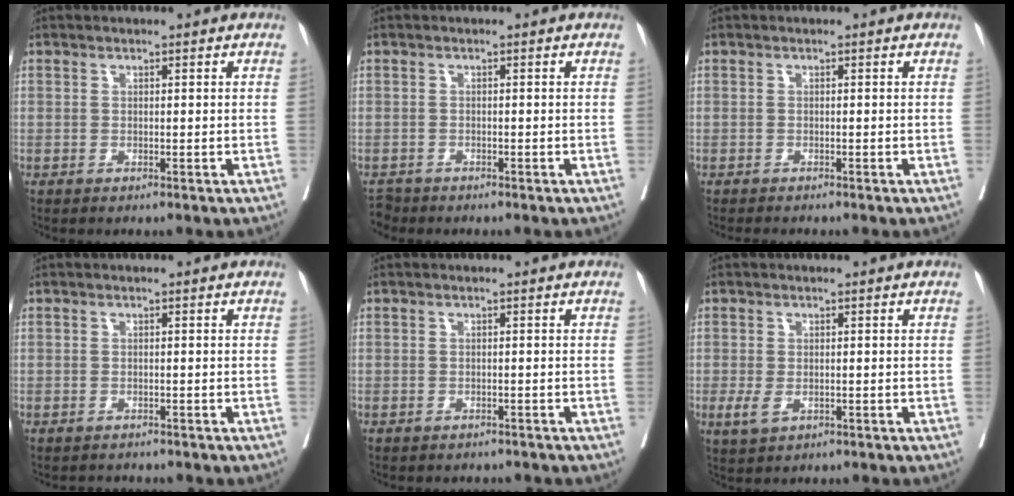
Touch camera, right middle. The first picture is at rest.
{"total": 1.7, "force": [-1.6, 0.5, -0.3], "torque": [0.005, -0.006, -0.030]}
{"total": 2.1, "force": [-1.9, 0.4, 0.8], "torque": [-0.014, -0.005, -0.026]}
{"total": 1.4, "force": [-1.3, 0.4, -0.1], "torque": [-0.002, -0.003, -0.019]}
{"total": 3.7, "force": [-3.3, 1.4, 0.8], "torque": [-0.012, 0.001, -0.039]}
{"total": 2.7, "force": [-0.9, 1.5, 2.0], "torque": [-0.044, -0.005, -0.010]}